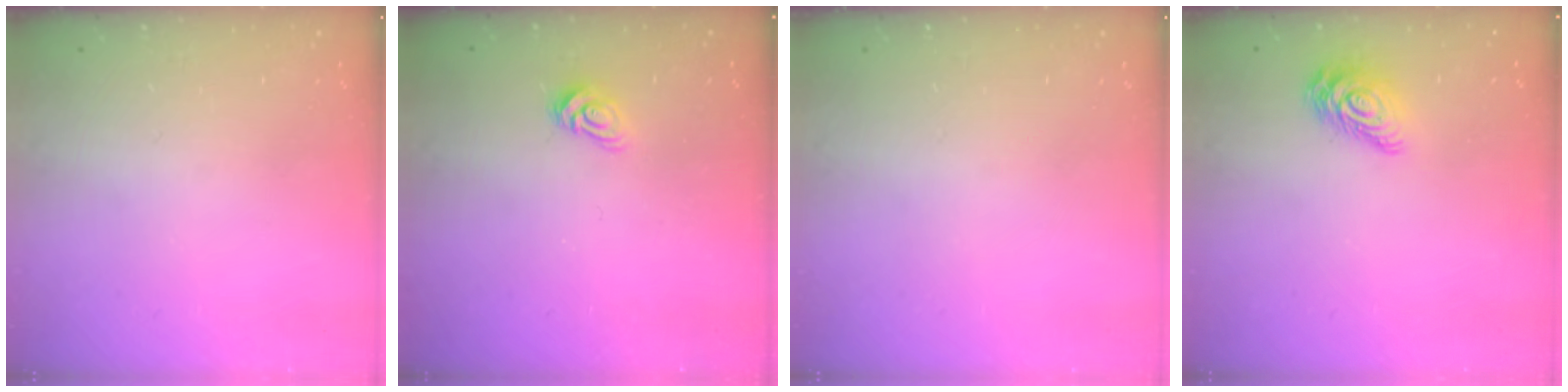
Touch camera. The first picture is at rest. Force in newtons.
{"total": 5.8, "press": 5.8, "slide": 0.4}
{"total": 0.0}
{"total": 9.9, "press": 9.9, "slide": 0.4}